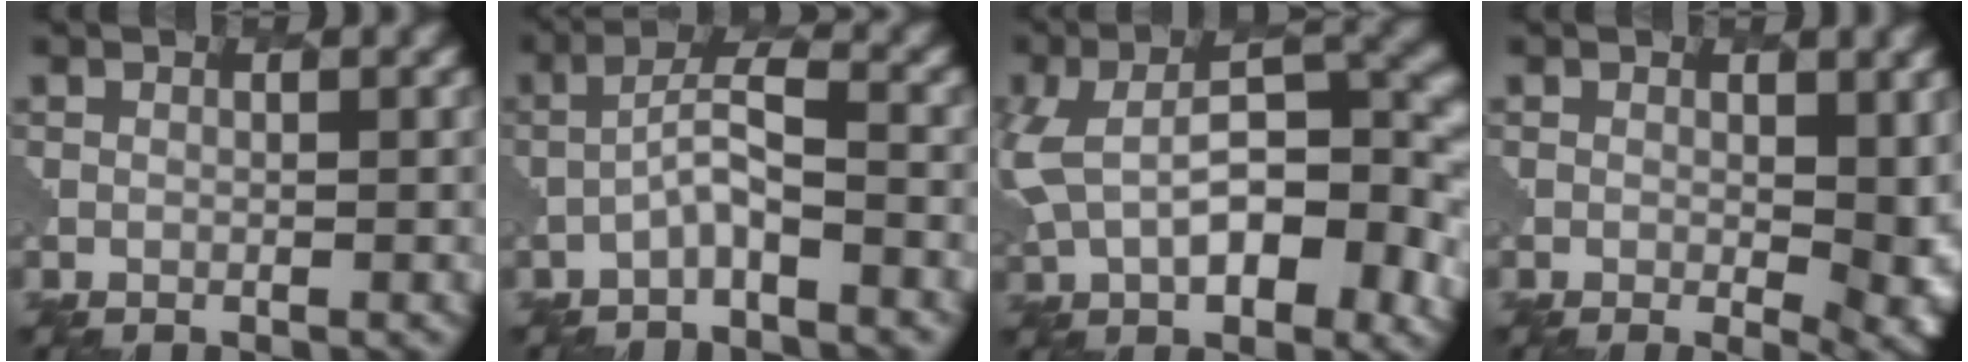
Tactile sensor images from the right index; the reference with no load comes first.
{"total": 2.8, "force": [-1.3, 0.5, 2.4], "torque": [-0.049, 0.016, -0.034]}
{"total": 10.2, "force": [-0.2, 5.5, 8.6], "torque": [-0.148, 0.011, -0.005]}
{"total": 7.1, "force": [0.1, 3.3, 6.3], "torque": [-0.076, -0.008, 0.009]}